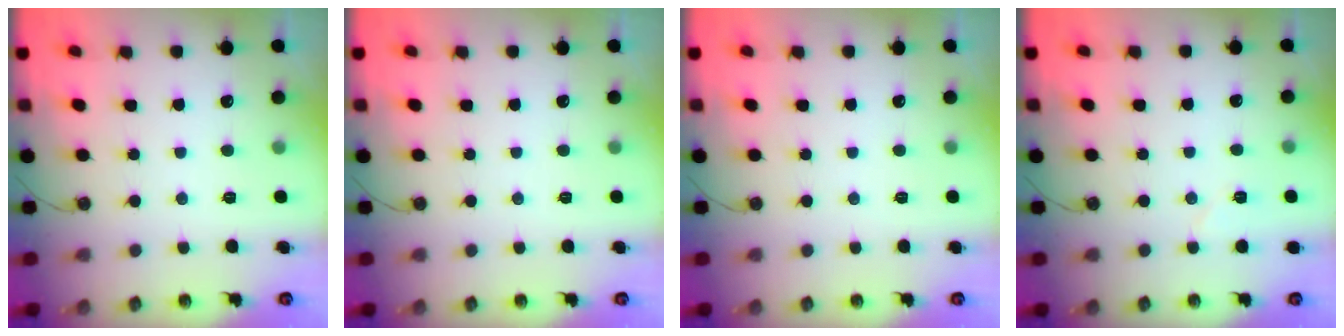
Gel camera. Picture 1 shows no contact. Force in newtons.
{"total": 0.0}
{"total": 0.0}
{"total": 4.3, "press": 4.3, "slide": 0.4}